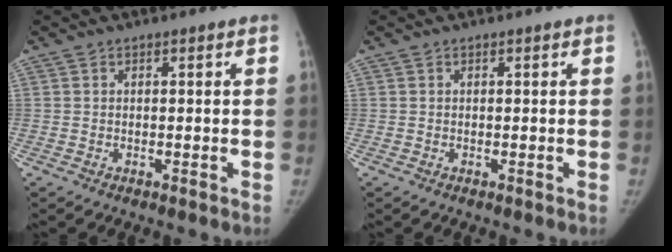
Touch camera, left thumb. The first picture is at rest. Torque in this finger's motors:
{"motor_torque": [0.01, 0.03, 0.14, -0.14, 0.00]}